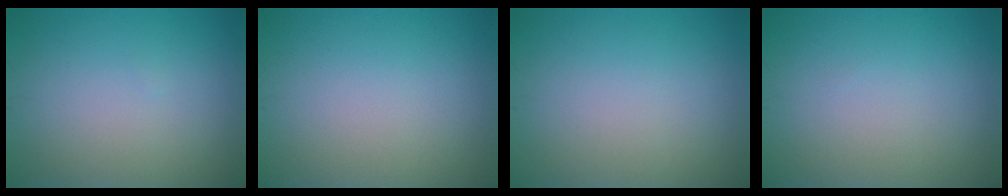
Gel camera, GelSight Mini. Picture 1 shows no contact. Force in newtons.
{"total": 0.0}
{"total": 0.0}
{"total": 0.0}